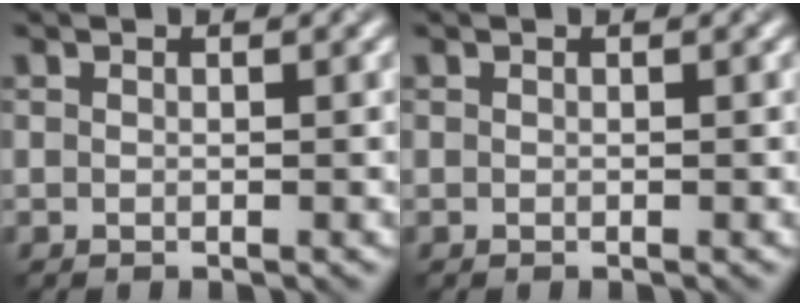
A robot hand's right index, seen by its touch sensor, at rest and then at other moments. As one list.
[{"total": 0.0}]